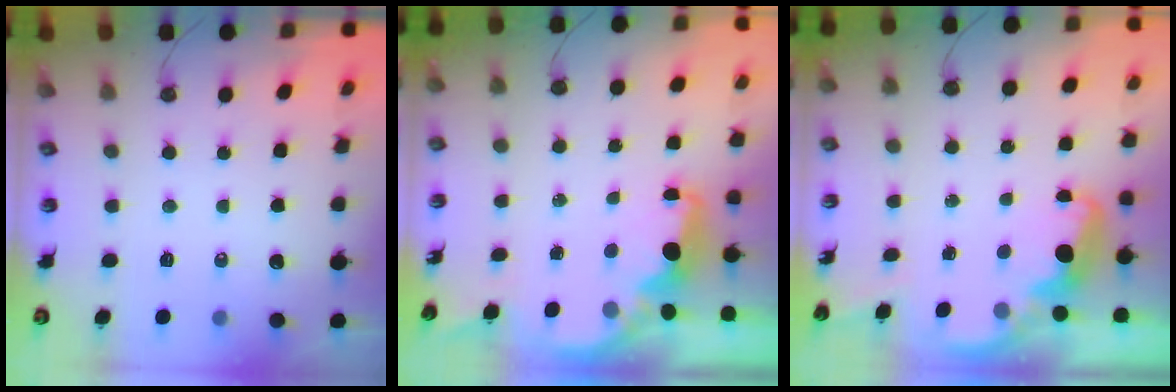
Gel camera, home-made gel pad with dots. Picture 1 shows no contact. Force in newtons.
{"total": 3.3, "press": 3.3, "slide": 0.6}
{"total": 2.6, "press": 2.6, "slide": 0.5}